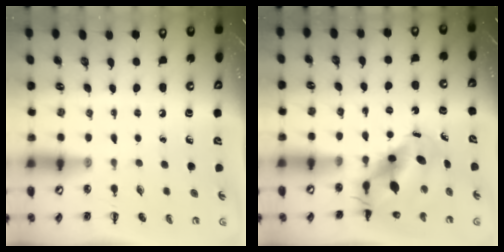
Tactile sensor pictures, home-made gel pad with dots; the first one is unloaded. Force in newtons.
{"total": 9.5, "press": 9.3, "slide": 2.3}